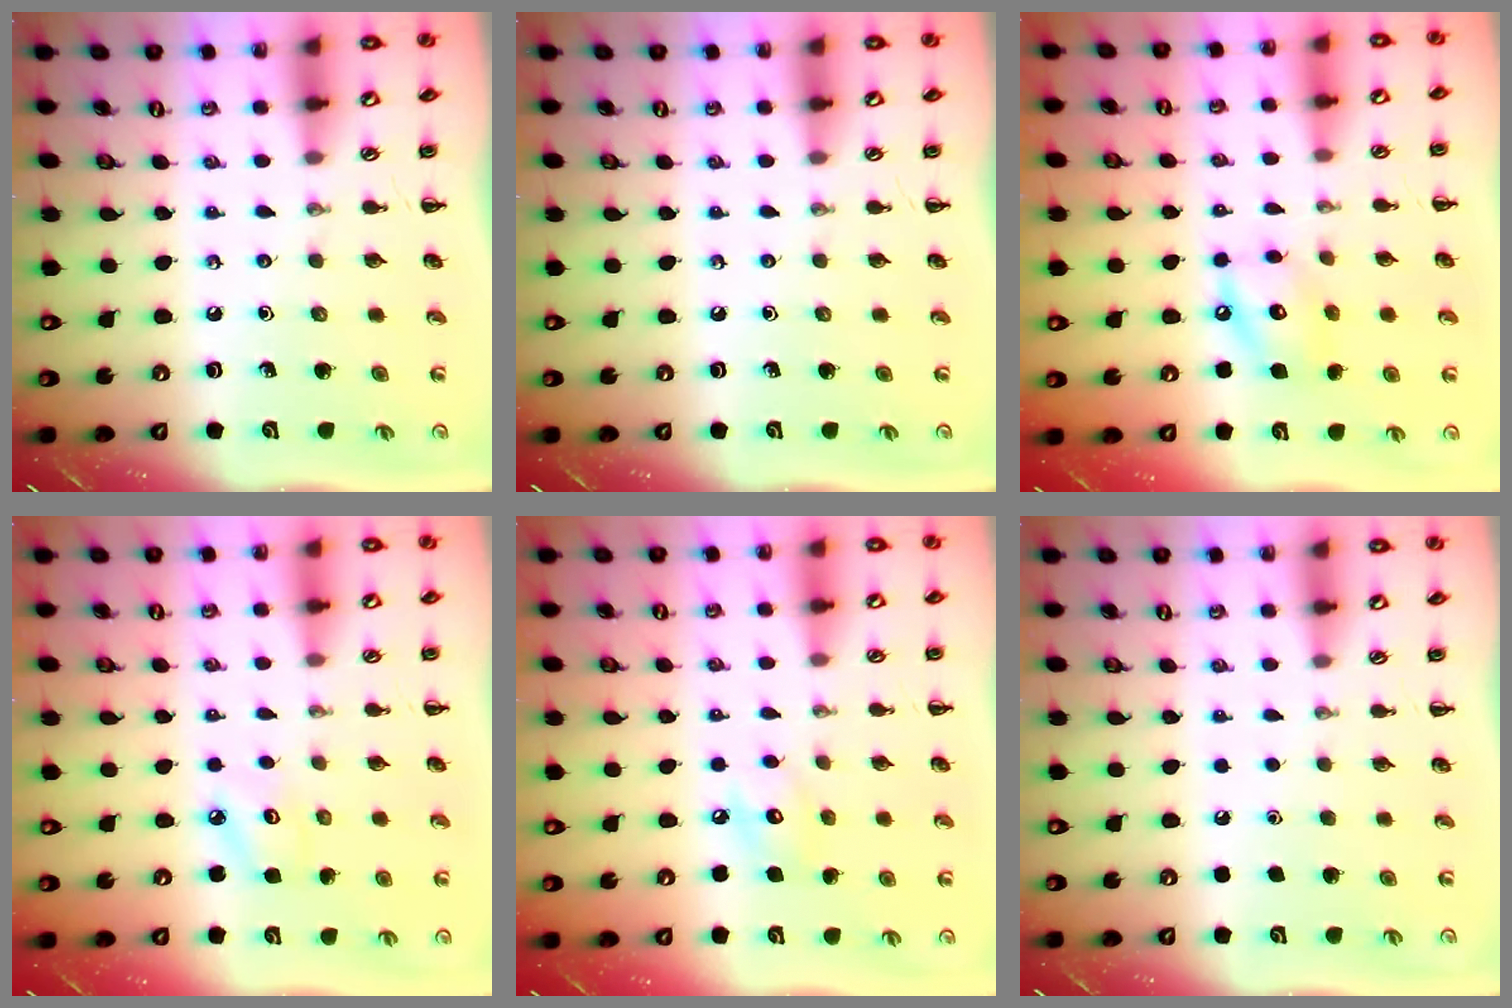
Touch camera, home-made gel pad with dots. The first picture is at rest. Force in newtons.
{"total": 0.0}
{"total": 10.6, "press": 10.5, "slide": 1.5}
{"total": 4.8, "press": 4.6, "slide": 1.4}
{"total": 6.7, "press": 6.6, "slide": 1.1}
{"total": 1.6, "press": 1.6, "slide": 0.1}